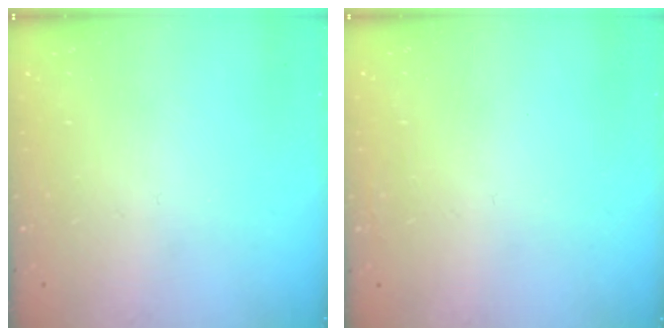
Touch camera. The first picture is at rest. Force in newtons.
{"total": 1.6, "press": 1.6, "slide": 0.1}